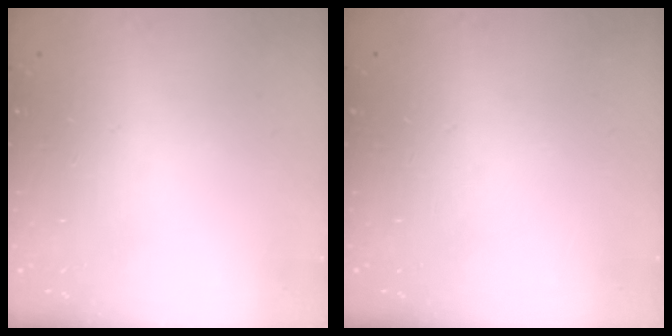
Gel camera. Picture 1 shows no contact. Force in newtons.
{"total": 0.0}